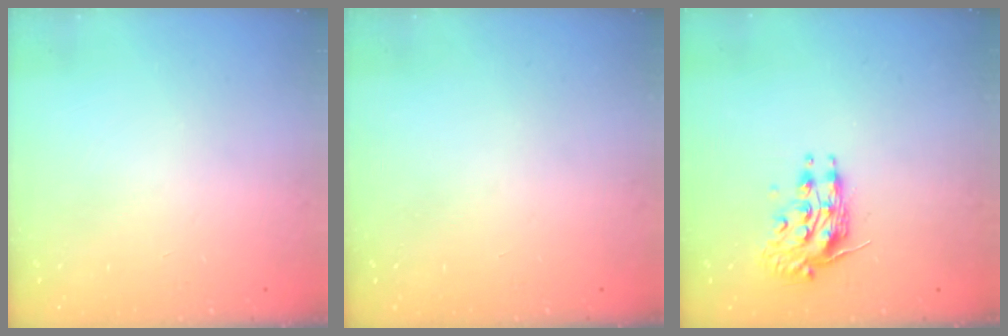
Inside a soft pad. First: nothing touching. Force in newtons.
{"total": 0.0}
{"total": 9.8, "press": 9.7, "slide": 0.8}